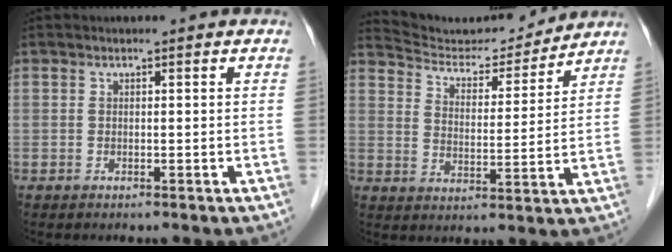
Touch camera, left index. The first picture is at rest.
{"total": 11.7, "force": [11.6, 1.2, 1.4], "torque": [-0.026, 0.000, 0.186]}